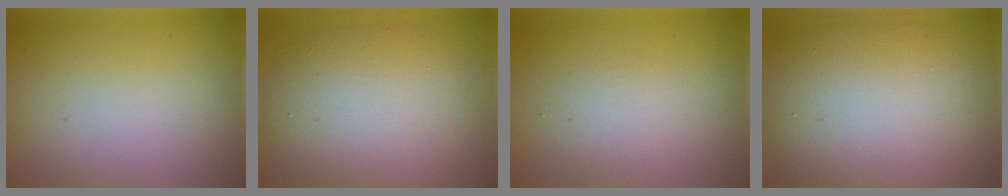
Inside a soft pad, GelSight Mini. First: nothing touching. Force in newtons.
{"total": 9.4, "press": 9.4, "slide": 0.4}
{"total": 2.0, "press": 2.0, "slide": 0.1}
{"total": 12.9, "press": 12.9, "slide": 0.4}